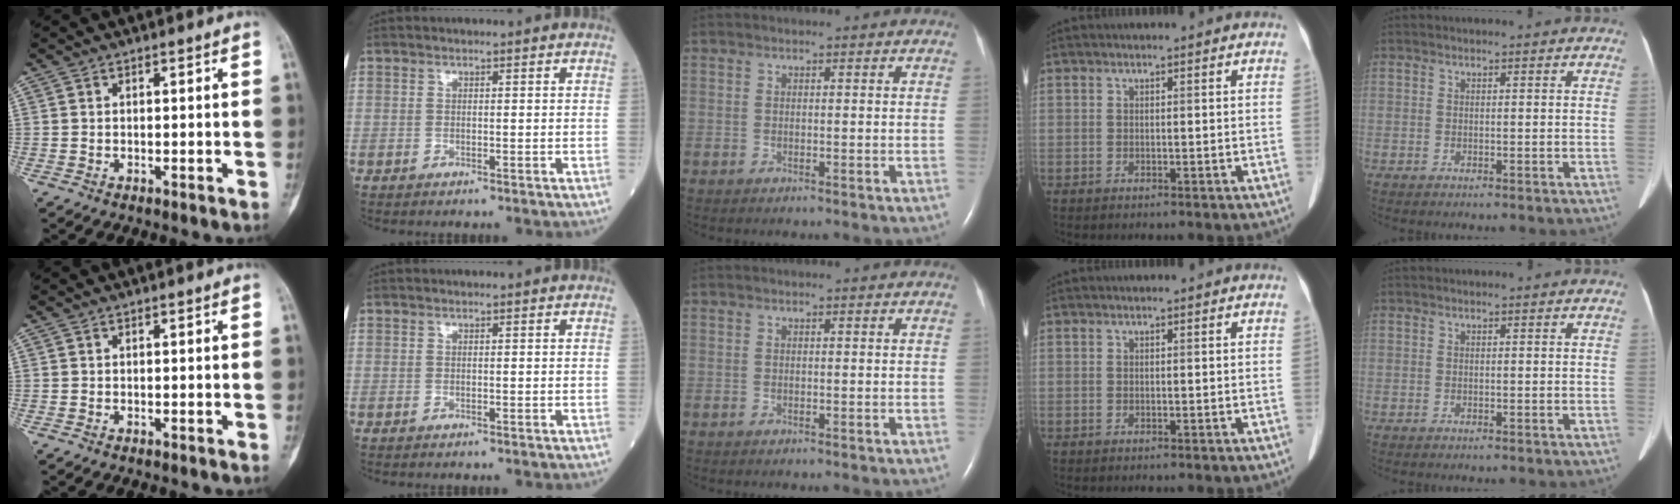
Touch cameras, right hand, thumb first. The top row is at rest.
{}